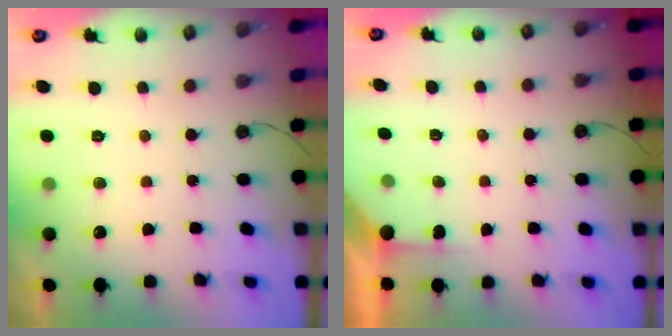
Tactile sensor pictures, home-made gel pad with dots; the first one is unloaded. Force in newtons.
{"total": 2.7, "press": 2.7, "slide": 0.3}